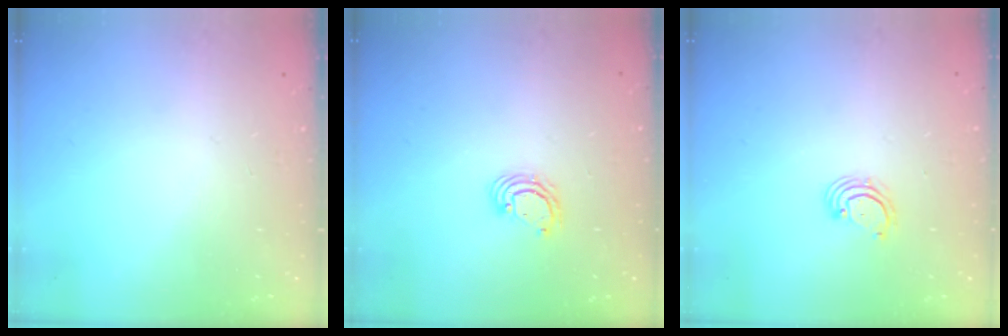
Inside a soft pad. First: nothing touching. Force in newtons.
{"total": 3.8, "press": 3.8, "slide": 0.1}
{"total": 2.6, "press": 2.6, "slide": 0.3}